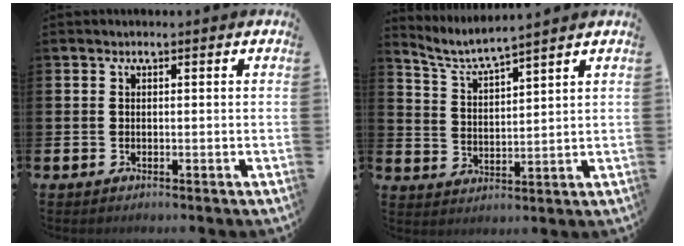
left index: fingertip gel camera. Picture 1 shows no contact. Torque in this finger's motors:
{"motor_torque": [-0.06, -0.79, -0.10, 0.00]}